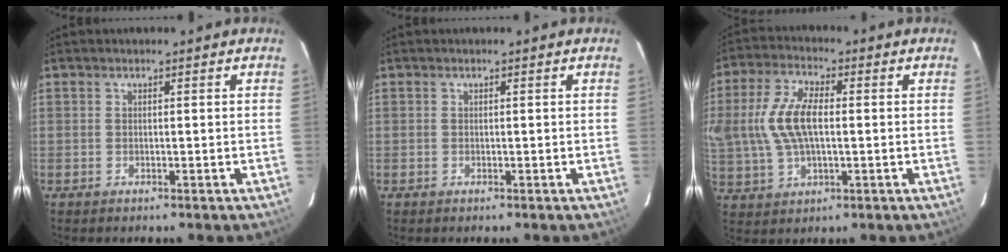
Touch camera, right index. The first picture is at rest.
{"total": 0.0}
{"total": 12.1, "force": [0.7, 6.1, 10.4], "torque": [-0.218, 0.011, 0.017]}